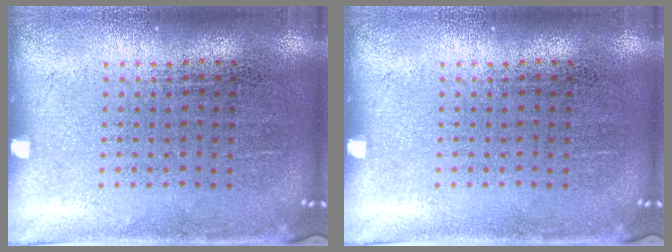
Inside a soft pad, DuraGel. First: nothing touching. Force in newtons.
{"total": 0.0}